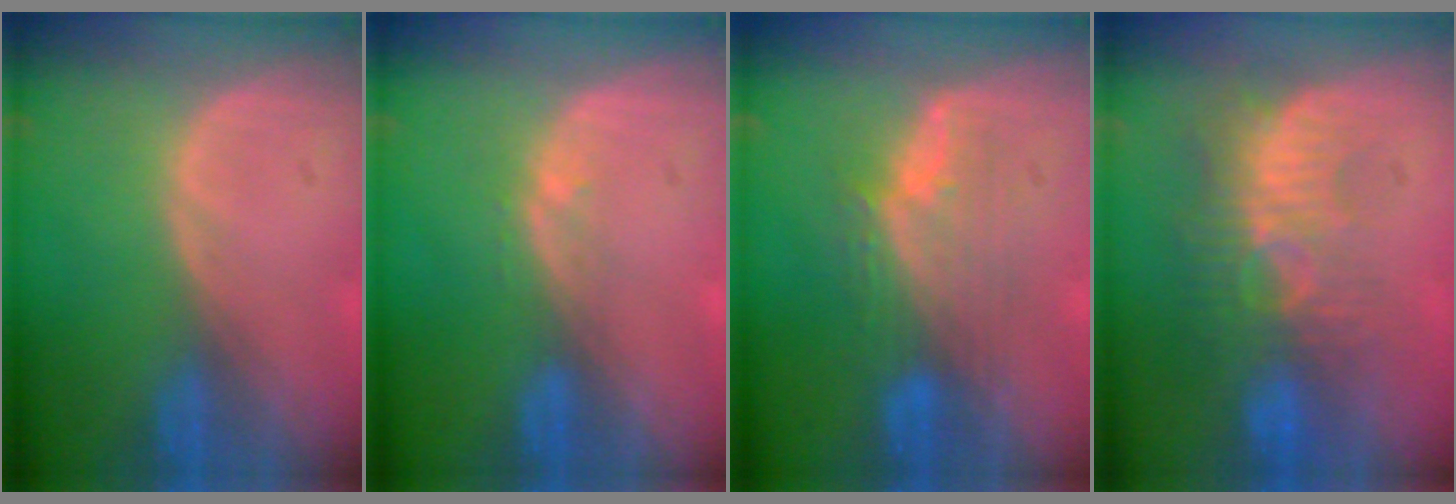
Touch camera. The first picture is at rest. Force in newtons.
{"total": 1.0, "press": 1.0, "slide": 0.2}
{"total": 5.7, "press": 5.6, "slide": 0.6}
{"total": 9.1, "press": 8.4, "slide": 3.7}